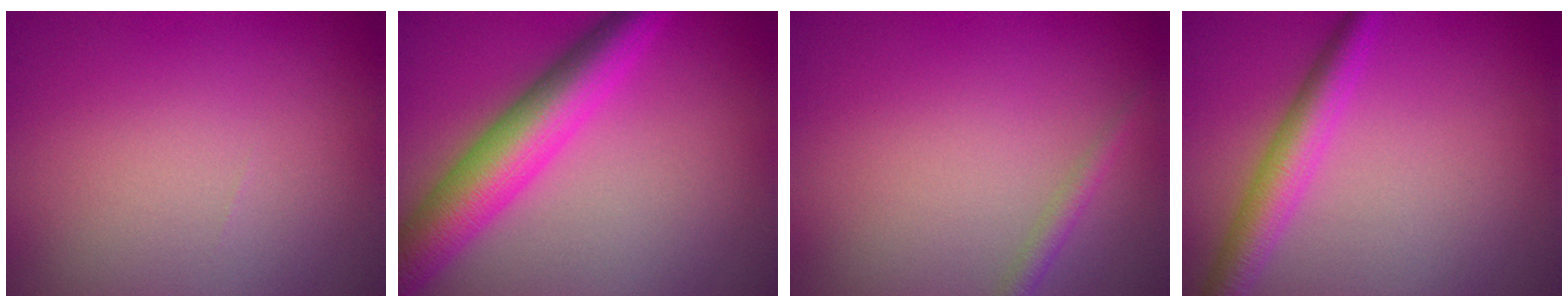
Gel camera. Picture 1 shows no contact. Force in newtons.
{"total": 7.0, "press": 7.0, "slide": 0.1}
{"total": 1.2, "press": 1.2, "slide": 0.1}
{"total": 3.8, "press": 3.8, "slide": 0.0}